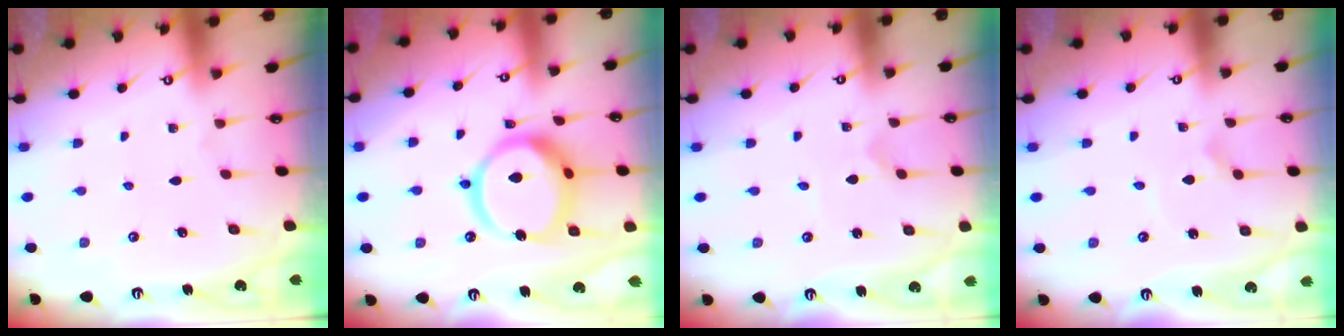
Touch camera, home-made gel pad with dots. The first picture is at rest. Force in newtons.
{"total": 18.1, "press": 18.0, "slide": 1.9}
{"total": 0.8, "press": 0.8, "slide": 0.1}
{"total": 2.3, "press": 2.3, "slide": 0.0}